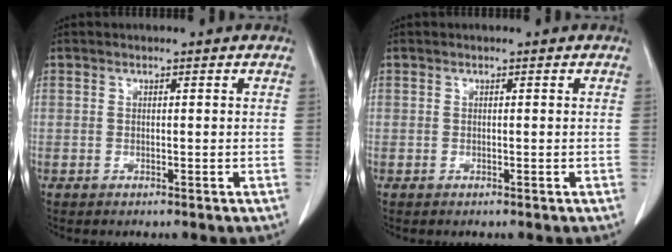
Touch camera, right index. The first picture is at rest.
{"total": 0.0}